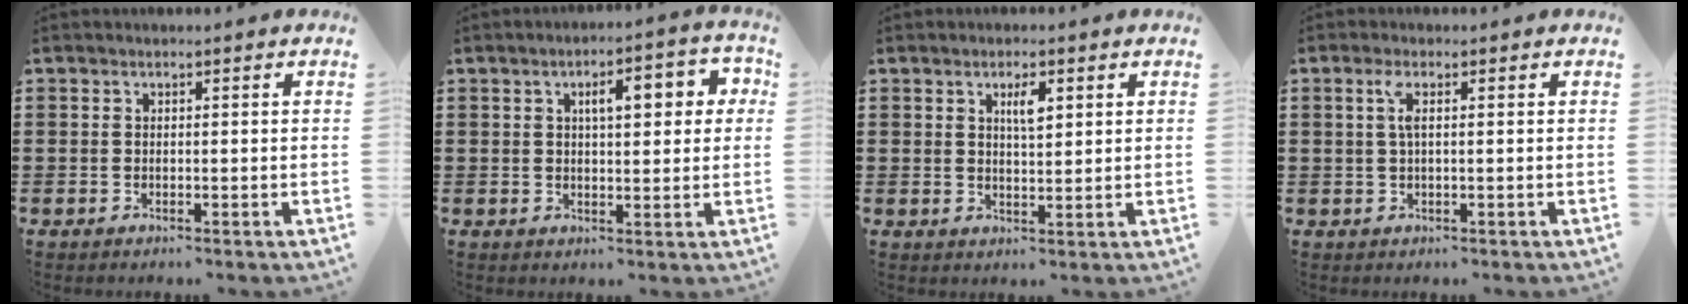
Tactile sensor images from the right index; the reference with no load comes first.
{"total": 5.7, "force": [1.6, 2.2, 5.0], "torque": [-0.070, -0.001, 0.016]}
{"total": 3.1, "force": [1.4, 0.9, 2.7], "torque": [-0.040, -0.001, 0.017]}
{"total": 2.1, "force": [0.5, 0.4, 2.0], "torque": [-0.043, 0.002, 0.006]}